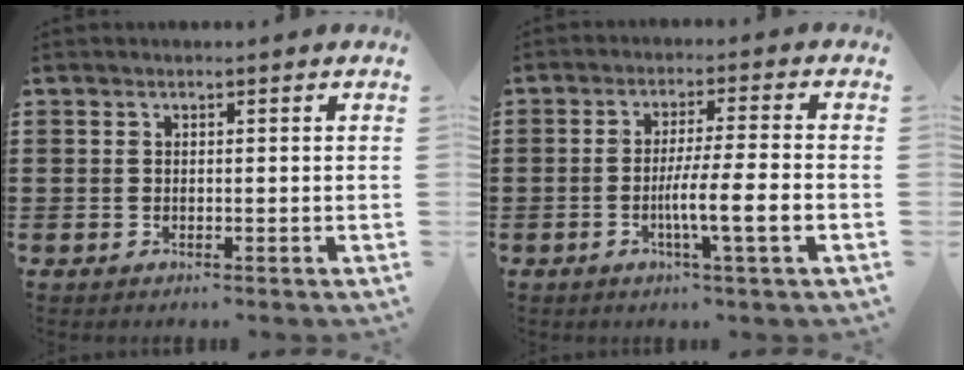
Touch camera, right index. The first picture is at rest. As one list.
[{"total": 6.8, "force": [-2.1, -0.1, 6.5], "torque": [-0.108, -0.007, -0.038]}]